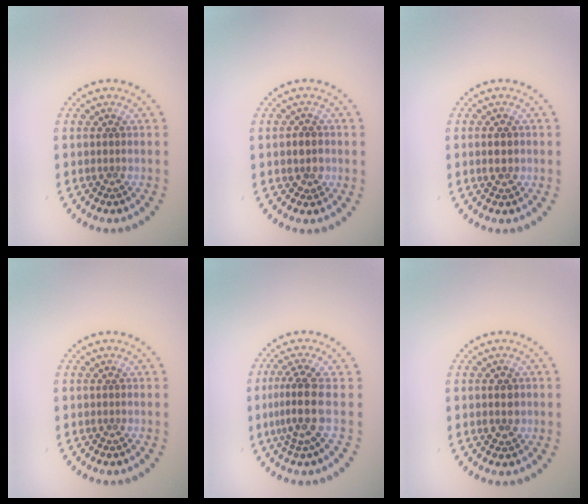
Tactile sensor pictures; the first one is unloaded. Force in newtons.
{"total": 1.5, "press": 1.5, "slide": 0.5}
{"total": 2.2, "press": 2.2, "slide": 0.1}
{"total": 0.0}
{"total": 3.3, "press": 2.4, "slide": 2.2}
{"total": 1.6, "press": 1.6, "slide": 0.2}